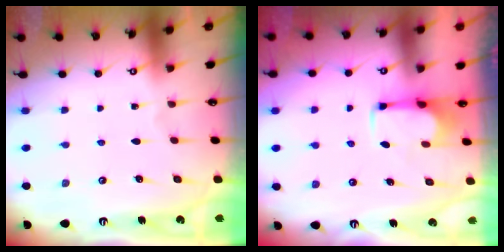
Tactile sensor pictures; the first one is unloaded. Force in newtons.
{"total": 2.7, "press": 2.6, "slide": 1.0}